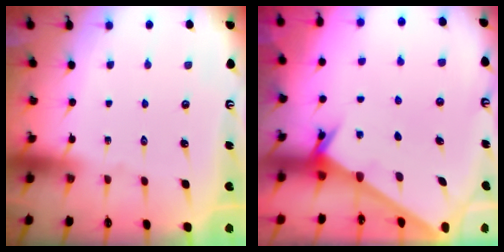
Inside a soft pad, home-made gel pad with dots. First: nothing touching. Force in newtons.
{"total": 2.4, "press": 2.4, "slide": 0.2}